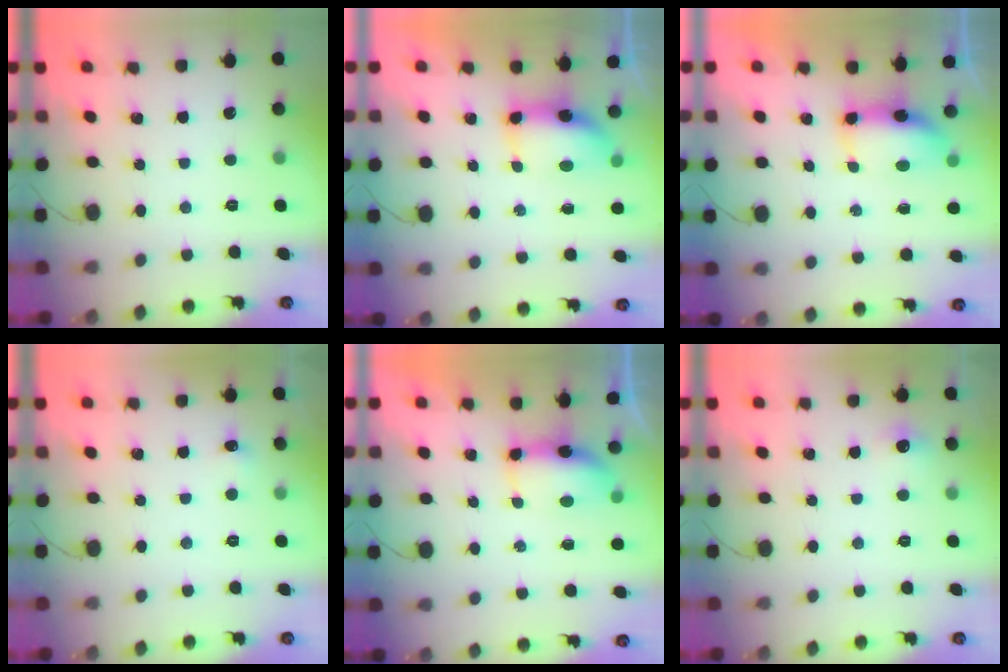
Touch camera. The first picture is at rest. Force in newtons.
{"total": 7.3, "press": 7.3, "slide": 0.7}
{"total": 8.1, "press": 7.5, "slide": 2.9}
{"total": 3.7, "press": 3.5, "slide": 1.0}
{"total": 7.5, "press": 6.8, "slide": 3.2}
{"total": 4.5, "press": 4.3, "slide": 1.3}